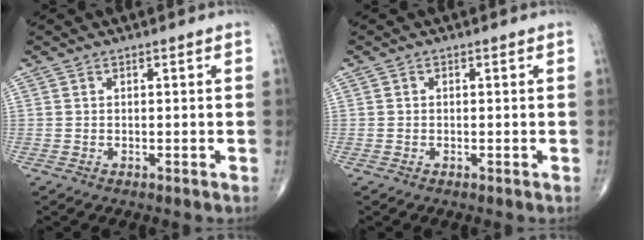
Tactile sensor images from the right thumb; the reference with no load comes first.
{"total": 0.0}